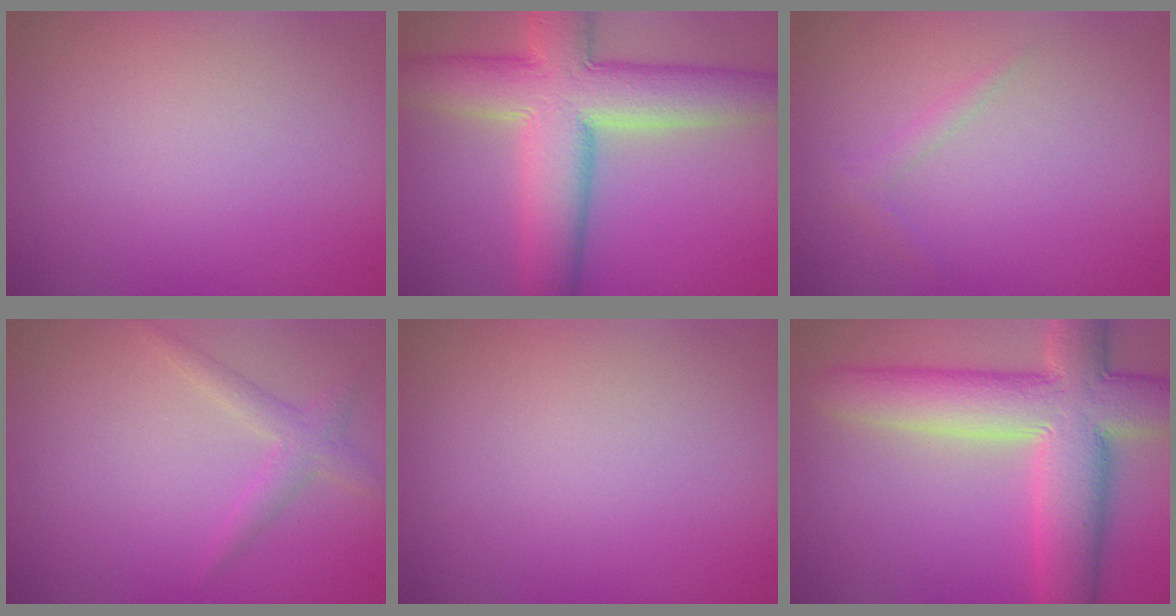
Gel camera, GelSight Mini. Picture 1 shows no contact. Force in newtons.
{"total": 10.4, "press": 10.4, "slide": 0.7}
{"total": 0.9, "press": 0.9, "slide": 0.0}
{"total": 1.8, "press": 1.8, "slide": 0.1}
{"total": 0.0}
{"total": 10.4, "press": 10.4, "slide": 1.0}